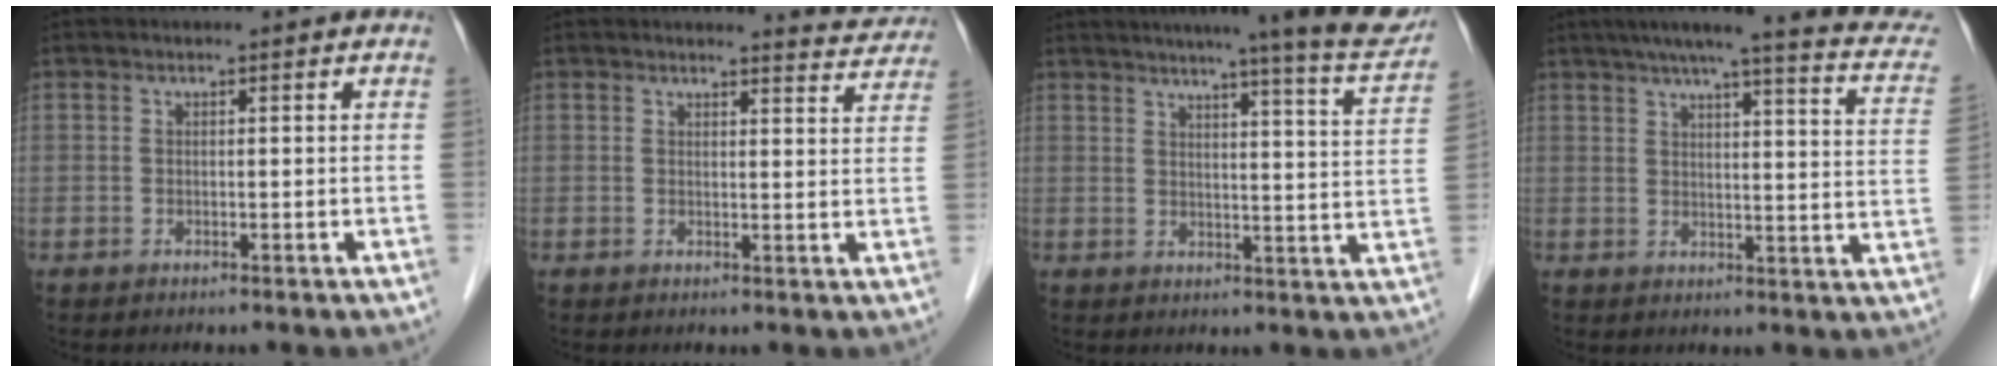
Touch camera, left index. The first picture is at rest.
{"total": 4.3, "force": [4.3, 0.3, -0.4], "torque": [0.002, -0.025, 0.033]}
{"total": 17.3, "force": [15.0, -0.6, 8.5], "torque": [-0.117, -0.047, 0.170]}
{"total": 19.2, "force": [15.5, 1.7, 11.2], "torque": [-0.152, -0.007, 0.172]}